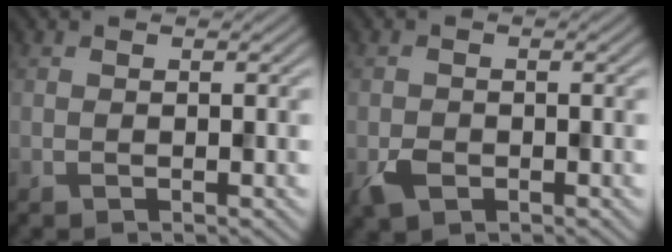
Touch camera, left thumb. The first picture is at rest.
{"total": 2.3, "force": [-1.1, 1.7, 1.2], "torque": [-0.028, -0.008, -0.024]}